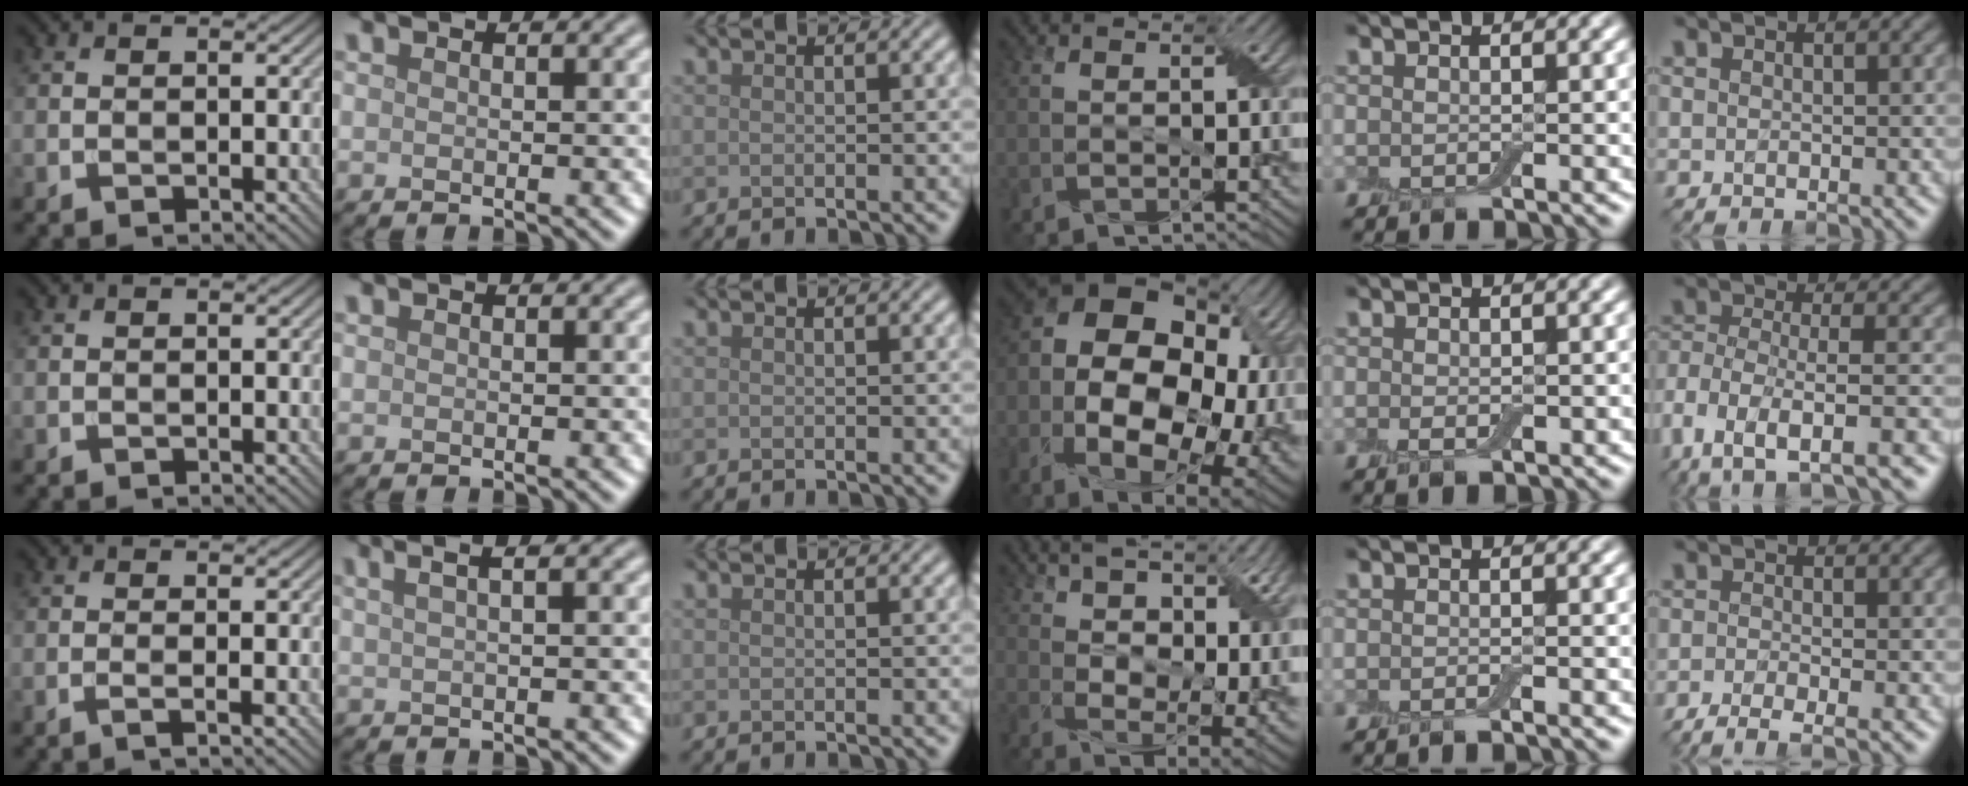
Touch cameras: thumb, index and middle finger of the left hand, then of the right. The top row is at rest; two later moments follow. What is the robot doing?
{"motion": "peel", "object": "bubble wrap"}